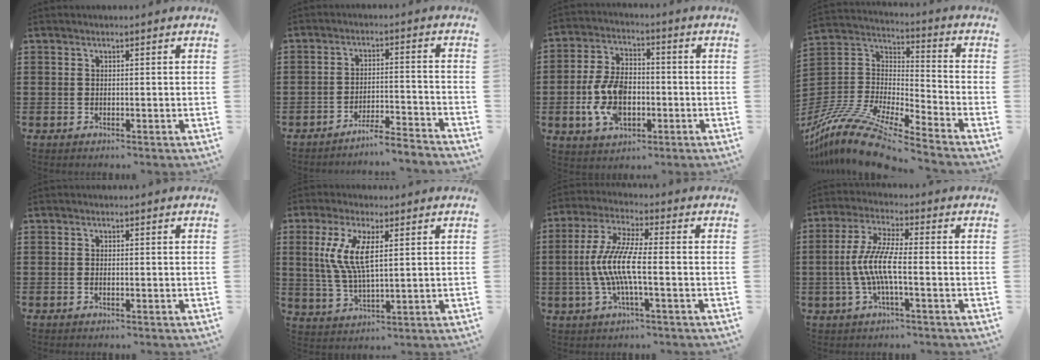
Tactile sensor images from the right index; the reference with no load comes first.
{"total": 4.5, "force": [-4.3, -0.5, 1.2], "torque": [-0.023, -0.006, -0.087]}
{"total": 9.7, "force": [-2.0, 5.9, 7.4], "torque": [-0.179, 0.004, -0.042]}
{"total": 13.3, "force": [-11.4, 1.6, 6.8], "torque": [-0.150, 0.018, -0.228]}
{"total": 0.5, "force": [-0.3, 0.2, 0.4], "torque": [-0.008, -0.003, -0.004]}
{"total": 8.1, "force": [2.1, 2.9, 7.3], "torque": [-0.169, 0.001, 0.030]}
{"total": 8.9, "force": [-1.8, 1.7, 8.5], "torque": [-0.195, -0.016, -0.044]}
{"total": 7.5, "force": [-1.7, 1.3, 7.2], "torque": [-0.166, -0.014, -0.043]}